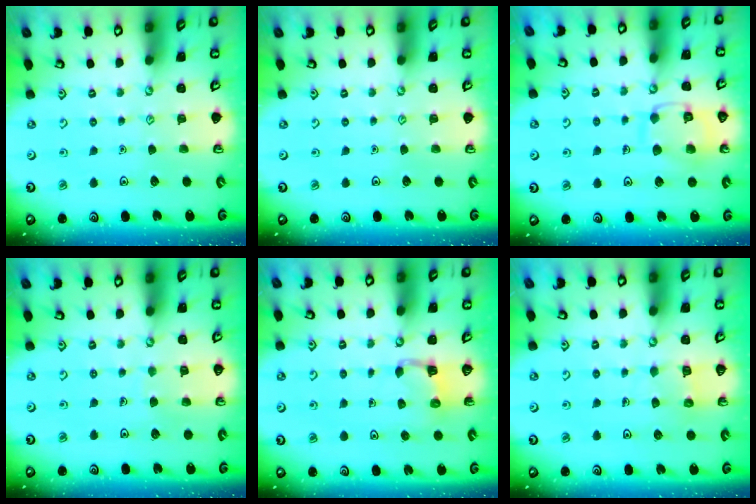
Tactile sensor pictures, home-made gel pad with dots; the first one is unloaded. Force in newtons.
{"total": 0.0}
{"total": 12.1, "press": 12.0, "slide": 0.9}
{"total": 5.4, "press": 5.4, "slide": 0.4}
{"total": 3.4, "press": 3.3, "slide": 0.6}
{"total": 6.1, "press": 6.1, "slide": 0.6}